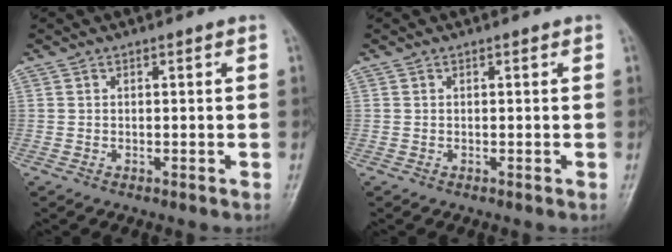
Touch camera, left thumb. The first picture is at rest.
{"total": 0.0}